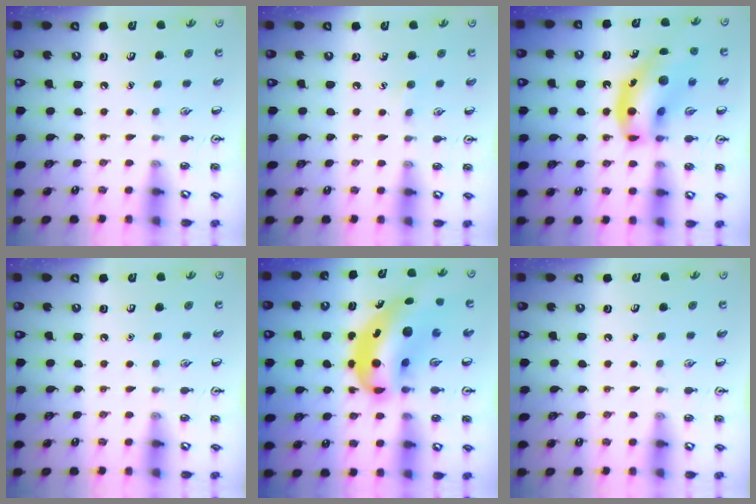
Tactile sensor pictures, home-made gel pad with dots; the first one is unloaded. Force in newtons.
{"total": 3.6, "press": 3.5, "slide": 1.0}
{"total": 17.3, "press": 16.7, "slide": 4.8}
{"total": 0.0}
{"total": 13.1, "press": 12.5, "slide": 4.0}
{"total": 0.0}